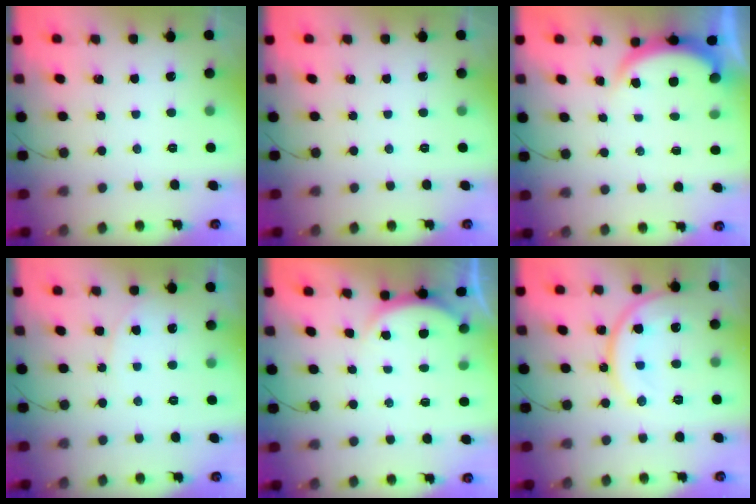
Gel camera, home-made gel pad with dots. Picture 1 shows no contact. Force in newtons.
{"total": 0.0}
{"total": 3.4, "press": 3.3, "slide": 0.6}
{"total": 5.7, "press": 5.7, "slide": 0.4}
{"total": 2.9, "press": 2.2, "slide": 1.8}
{"total": 14.6, "press": 14.5, "slide": 1.7}